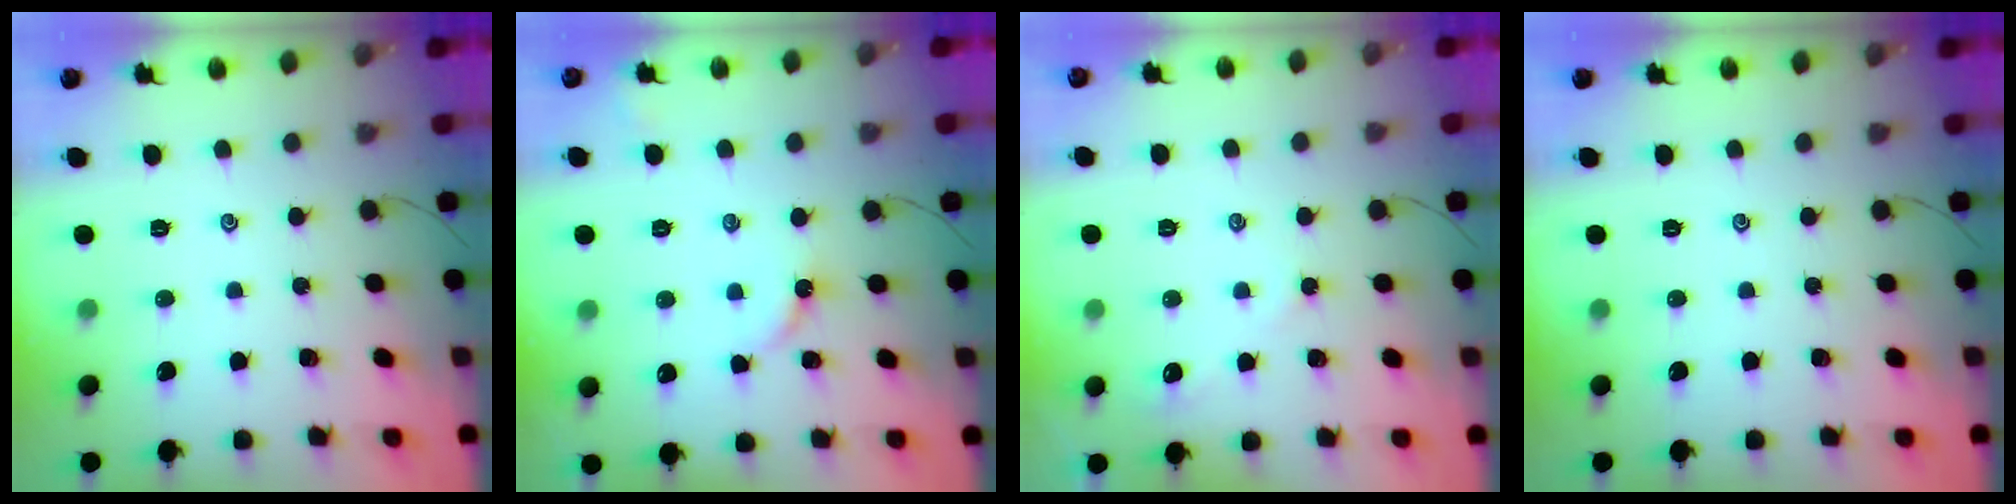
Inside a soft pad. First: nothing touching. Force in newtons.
{"total": 3.8, "press": 3.8, "slide": 0.5}
{"total": 2.4, "press": 2.4, "slide": 0.4}
{"total": 0.0}